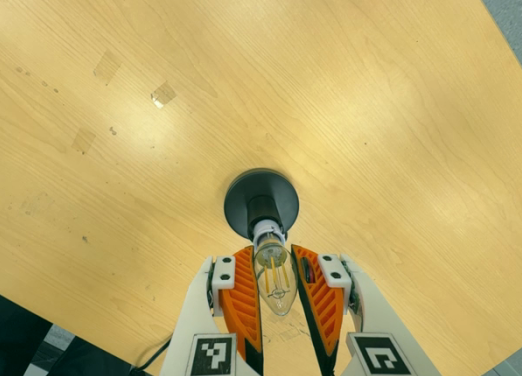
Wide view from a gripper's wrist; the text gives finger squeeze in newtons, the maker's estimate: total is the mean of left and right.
{"total": 10.6, "left": 9.6, "right": 11.6}